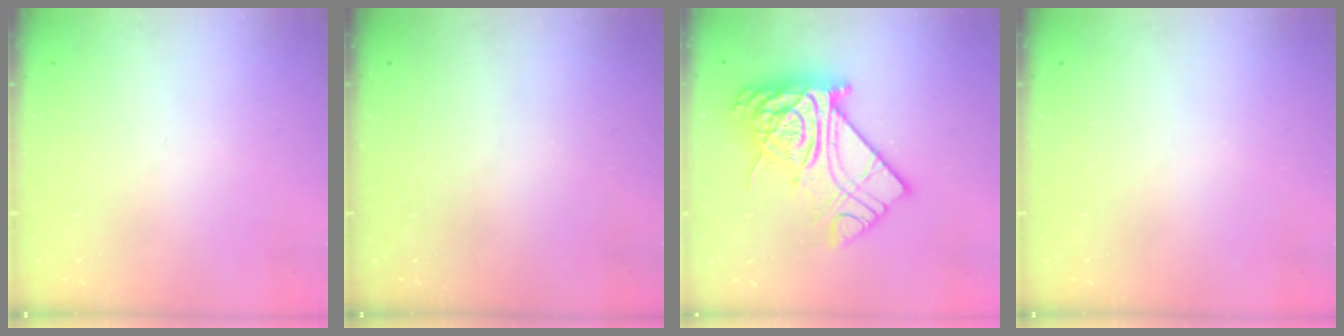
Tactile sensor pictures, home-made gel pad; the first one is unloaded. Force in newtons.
{"total": 0.0}
{"total": 22.9, "press": 22.8, "slide": 2.0}
{"total": 0.0}